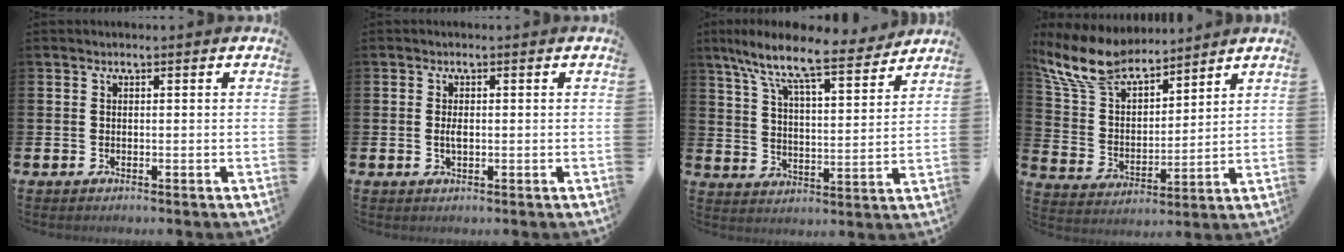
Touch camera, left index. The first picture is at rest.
{"total": 1.5, "force": [0.0, 0.7, 1.4], "torque": [-0.026, 0.003, -0.002]}
{"total": 10.2, "force": [8.8, 1.6, 4.9], "torque": [-0.118, -0.063, 0.145]}
{"total": 9.9, "force": [8.8, 3.2, 3.2], "torque": [-0.108, -0.040, 0.164]}